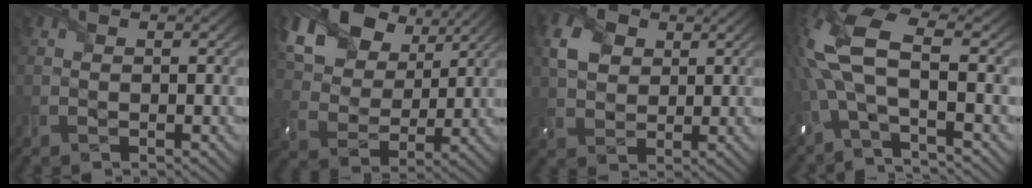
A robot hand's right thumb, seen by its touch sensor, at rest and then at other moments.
{"total": 18.7, "force": [10.6, 12.3, 9.5], "torque": [-0.246, 0.040, 0.222]}
{"total": 5.3, "force": [1.9, 4.0, 2.9], "torque": [-0.074, 0.005, 0.036]}
{"total": 10.7, "force": [-0.2, 4.0, 9.9], "torque": [-0.252, 0.004, -0.023]}